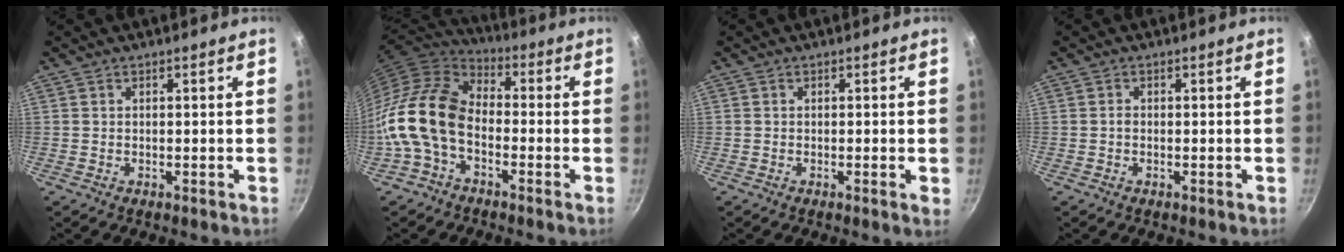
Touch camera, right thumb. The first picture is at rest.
{"total": 13.9, "force": [-3.8, 9.0, 9.9], "torque": [-0.172, 0.044, -0.095]}
{"total": 1.2, "force": [-0.3, 0.0, 1.1], "torque": [-0.016, -0.003, -0.007]}
{"total": 0.8, "force": [-0.2, 0.6, 0.5], "torque": [-0.008, 0.005, -0.004]}